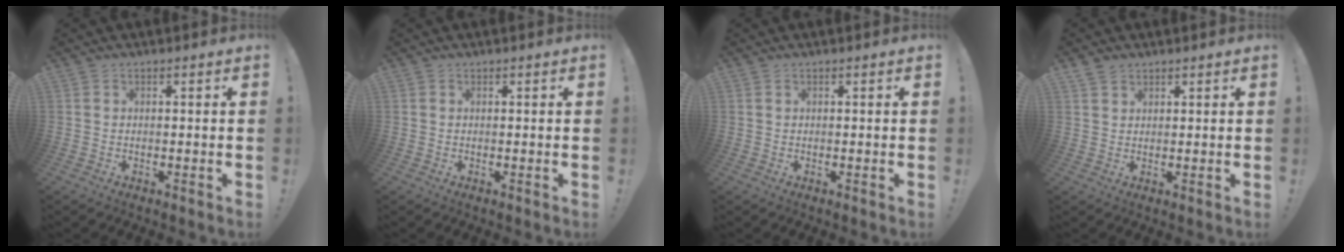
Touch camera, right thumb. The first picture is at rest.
{"total": 0.0}
{"total": 0.0}
{"total": 2.8, "force": [2.3, 1.4, 0.7], "torque": [-0.011, -0.010, 0.043]}